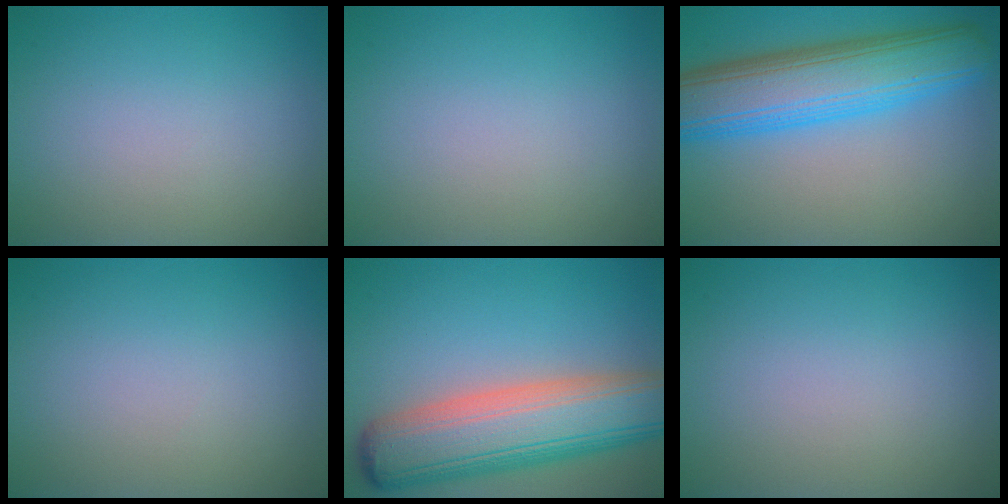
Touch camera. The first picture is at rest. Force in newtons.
{"total": 0.0}
{"total": 9.8, "press": 9.8, "slide": 0.3}
{"total": 0.0}
{"total": 11.1, "press": 11.1, "slide": 0.8}
{"total": 0.0}